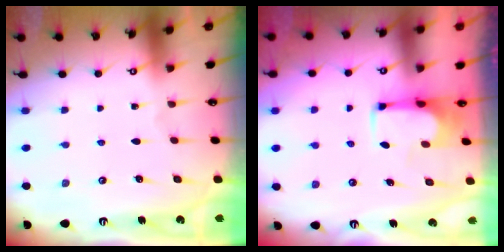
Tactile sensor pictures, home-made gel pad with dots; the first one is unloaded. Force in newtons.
{"total": 5.3, "press": 5.2, "slide": 1.0}